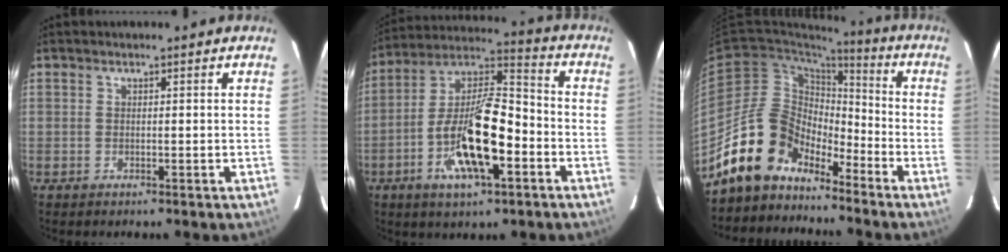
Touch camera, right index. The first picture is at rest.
{"total": 17.8, "force": [-6.3, 6.1, 15.5], "torque": [-0.299, 0.001, -0.119]}
{"total": 13.5, "force": [-10.9, 7.0, 3.6], "torque": [-0.075, 0.033, -0.203]}